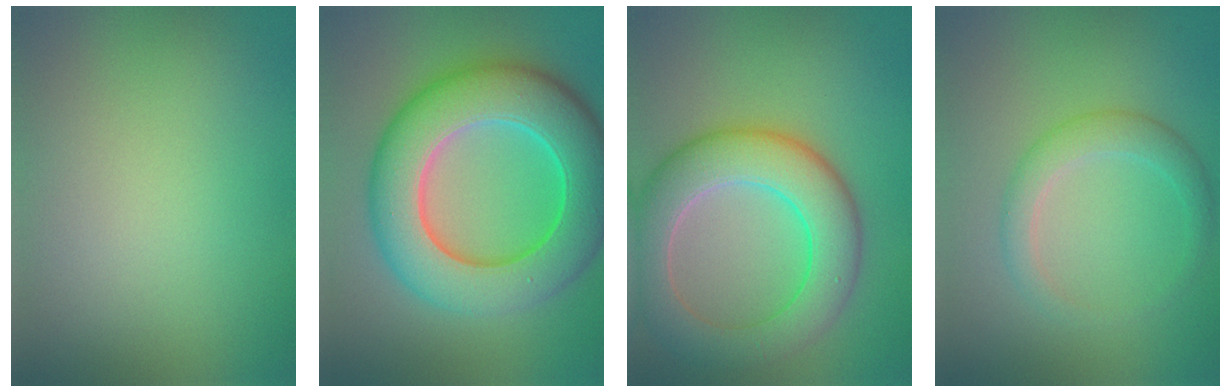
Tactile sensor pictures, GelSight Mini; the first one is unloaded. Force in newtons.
{"total": 11.8, "press": 11.8, "slide": 0.2}
{"total": 8.4, "press": 8.3, "slide": 0.5}
{"total": 2.6, "press": 2.6, "slide": 0.1}